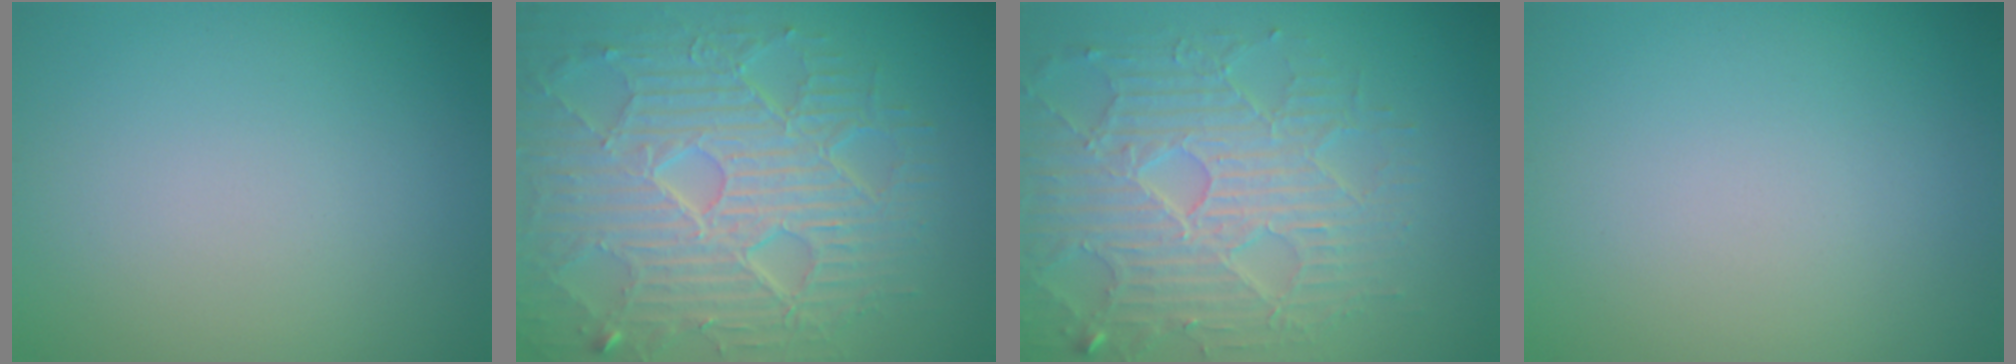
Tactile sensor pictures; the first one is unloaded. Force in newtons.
{"total": 9.0, "press": 6.5, "slide": 6.3}
{"total": 6.6, "press": 5.5, "slide": 3.6}
{"total": 0.0}